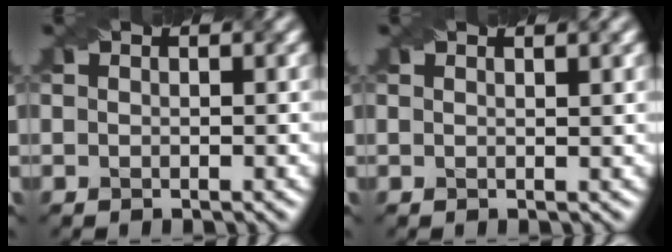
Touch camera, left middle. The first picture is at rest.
{"total": 1.4, "force": [0.9, 0.4, 1.0], "torque": [-0.011, -0.001, 0.006]}